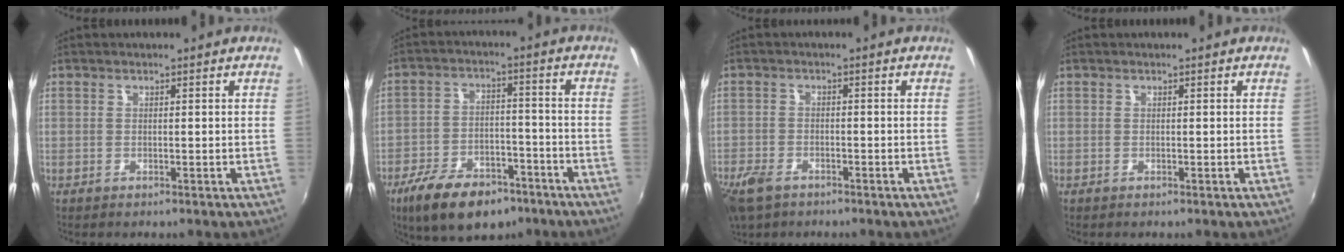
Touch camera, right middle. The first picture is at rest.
{"total": 15.5, "force": [-10.2, 7.7, 8.6], "torque": [-0.185, -0.013, -0.162]}
{"total": 7.4, "force": [-5.1, 4.0, 3.6], "torque": [-0.104, -0.018, -0.099]}
{"total": 0.0}